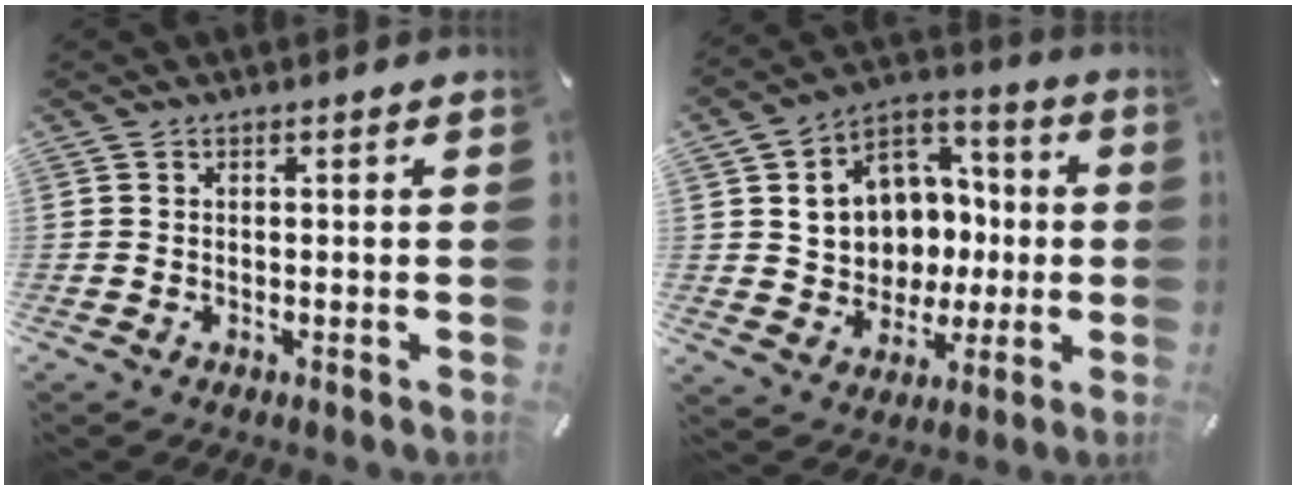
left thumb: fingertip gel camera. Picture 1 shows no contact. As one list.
[{"total": 12.3, "force": [0.5, 11.7, 3.7], "torque": [-0.062, -0.012, 0.022]}]